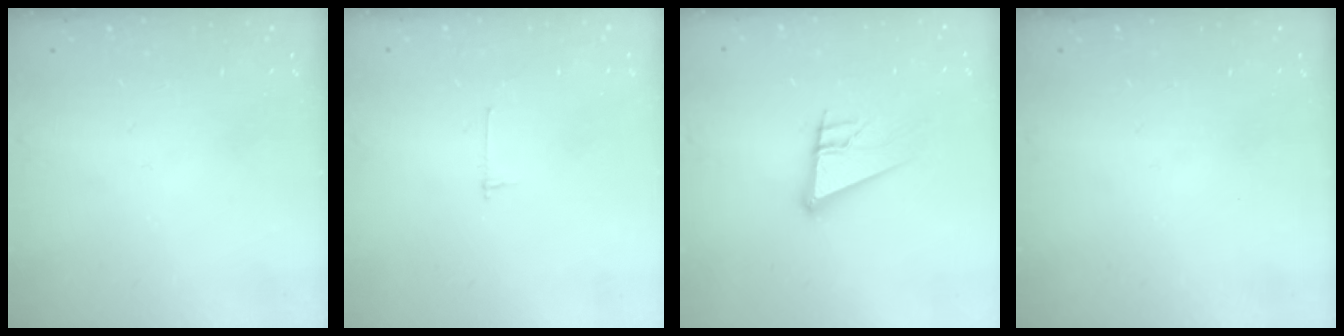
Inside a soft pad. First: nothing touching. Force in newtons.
{"total": 2.7, "press": 2.7, "slide": 0.3}
{"total": 13.1, "press": 12.7, "slide": 3.4}
{"total": 0.0}